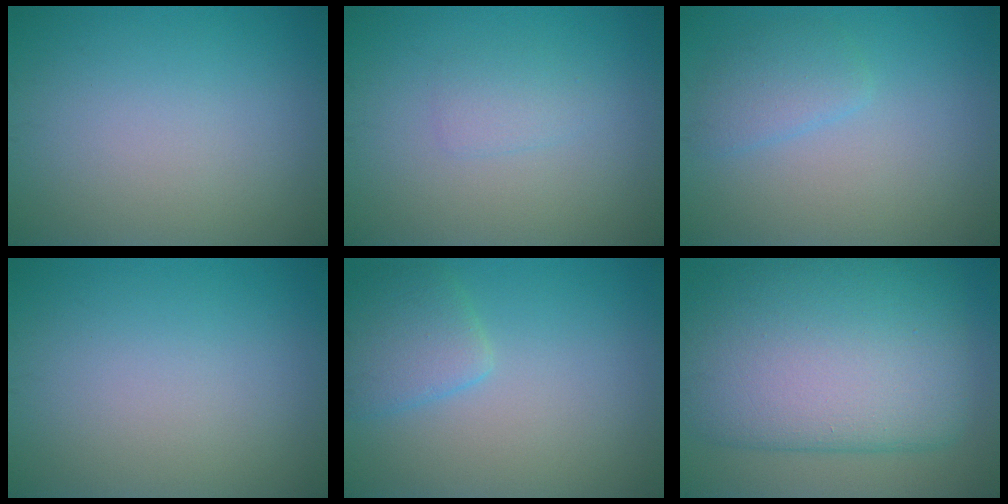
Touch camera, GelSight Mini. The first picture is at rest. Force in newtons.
{"total": 1.4, "press": 1.4, "slide": 0.1}
{"total": 2.2, "press": 2.1, "slide": 0.2}
{"total": 0.0}
{"total": 3.0, "press": 3.0, "slide": 0.3}
{"total": 13.2, "press": 13.2, "slide": 0.8}